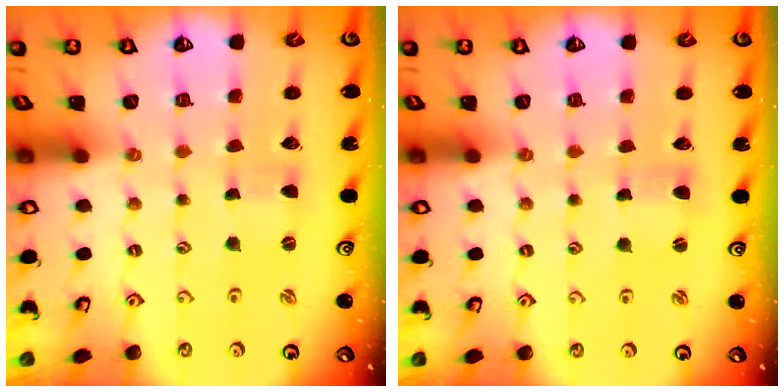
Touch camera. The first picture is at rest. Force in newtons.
{"total": 1.7, "press": 1.7, "slide": 0.3}